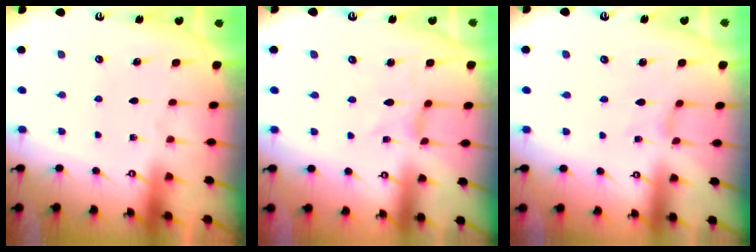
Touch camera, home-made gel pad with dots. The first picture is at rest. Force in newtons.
{"total": 0.0}
{"total": 1.1, "press": 1.0, "slide": 0.2}